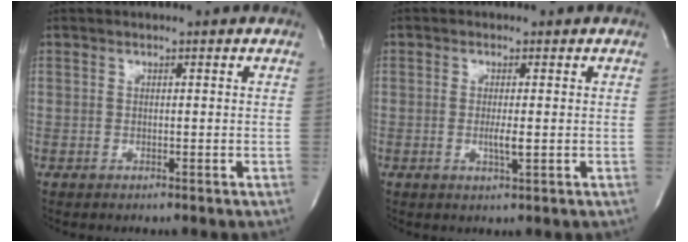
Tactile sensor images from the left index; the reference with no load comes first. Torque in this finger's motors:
{"motor_torque": [0.35, -0.07, 0.11, 0.03]}